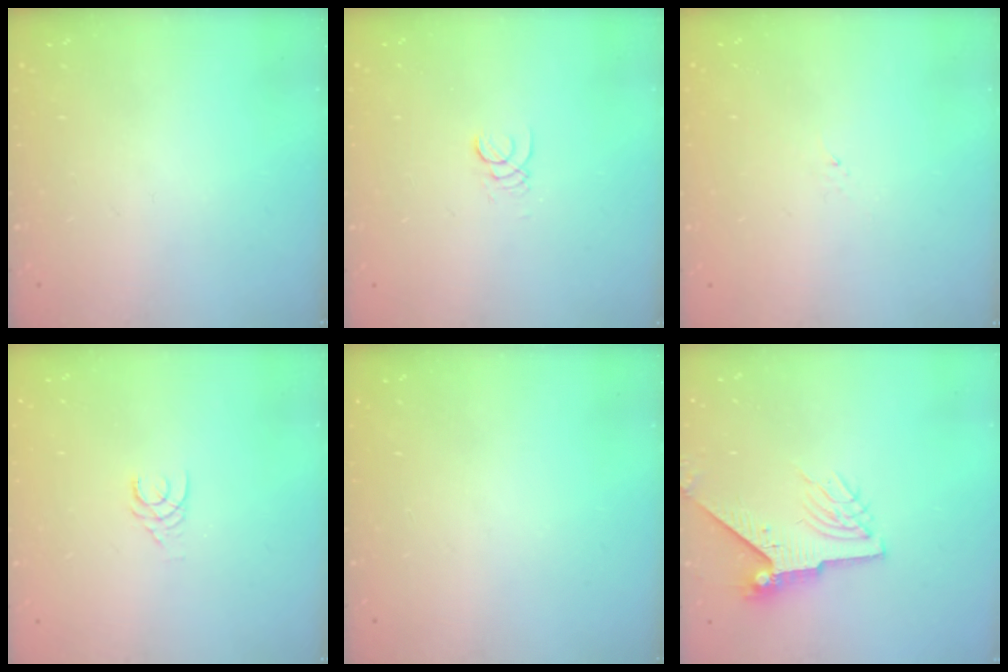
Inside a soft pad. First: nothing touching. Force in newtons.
{"total": 1.3, "press": 1.3, "slide": 0.1}
{"total": 1.2, "press": 1.1, "slide": 0.2}
{"total": 2.4, "press": 2.4, "slide": 0.2}
{"total": 0.0}
{"total": 7.9, "press": 7.9, "slide": 0.8}